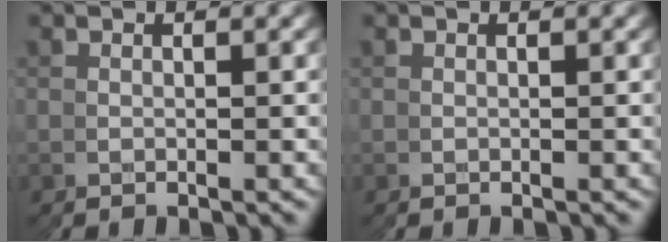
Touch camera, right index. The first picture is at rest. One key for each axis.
{"total": 0.0}